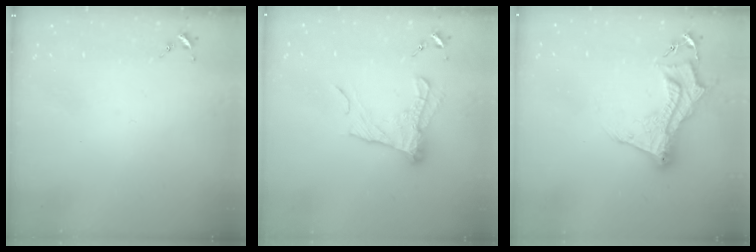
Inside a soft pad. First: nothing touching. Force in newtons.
{"total": 14.9, "press": 14.8, "slide": 1.3}
{"total": 15.2, "press": 15.1, "slide": 1.2}